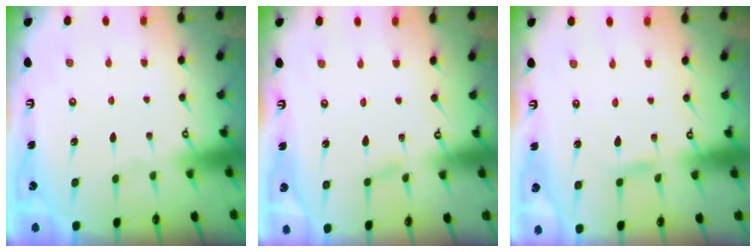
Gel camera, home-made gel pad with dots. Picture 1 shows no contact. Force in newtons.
{"total": 1.2, "press": 1.2, "slide": 0.1}
{"total": 2.2, "press": 2.2, "slide": 0.2}